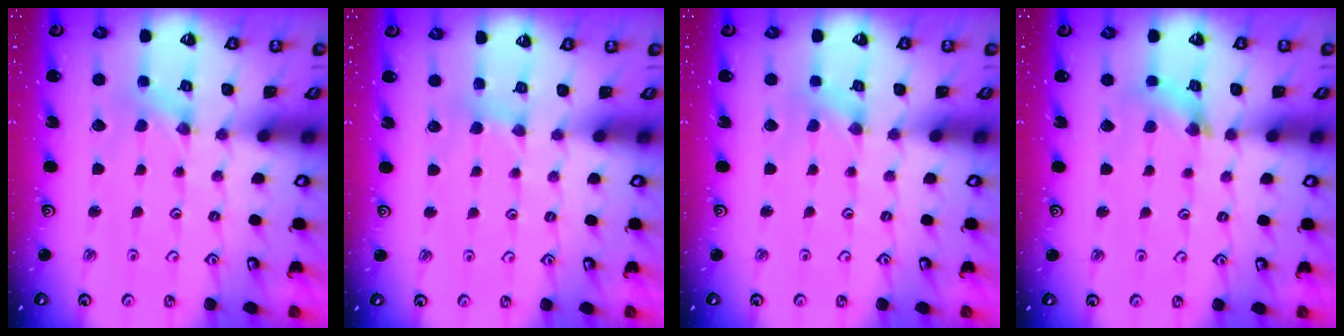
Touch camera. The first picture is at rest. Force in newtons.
{"total": 3.4, "press": 3.4, "slide": 0.5}
{"total": 0.0}
{"total": 5.0, "press": 5.0, "slide": 0.4}